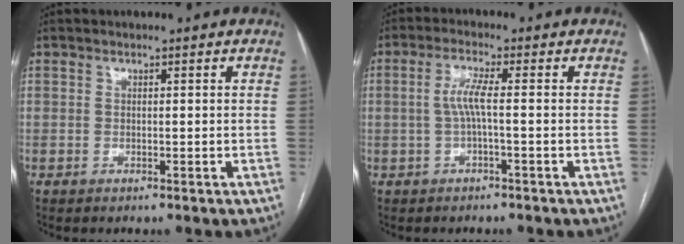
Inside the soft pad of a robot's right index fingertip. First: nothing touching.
{"total": 3.8, "force": [-0.1, 0.2, 3.8], "torque": [-0.081, 0.009, 0.001]}